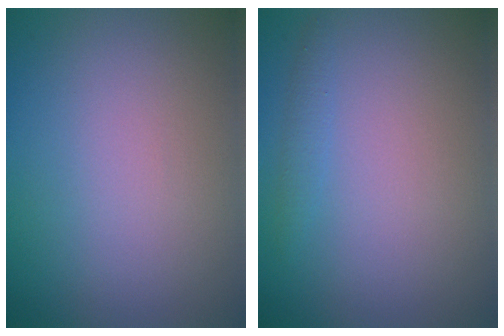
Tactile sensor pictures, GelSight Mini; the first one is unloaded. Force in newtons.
{"total": 0.9, "press": 0.9, "slide": 0.0}